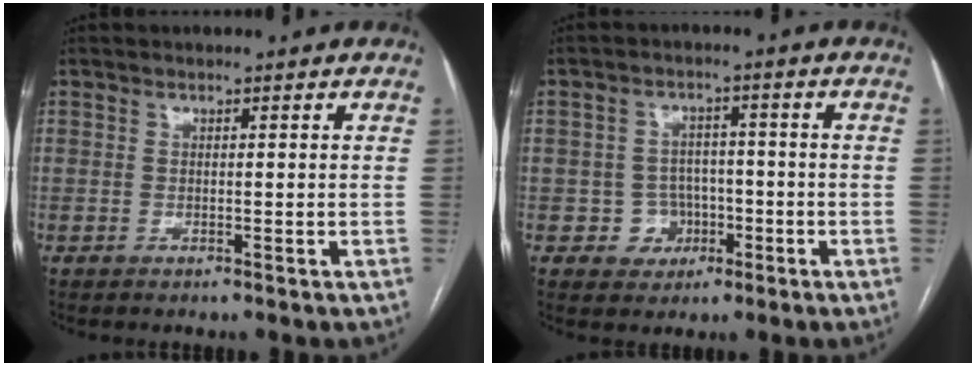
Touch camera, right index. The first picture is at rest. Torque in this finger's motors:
{"motor_torque": [-0.25, -0.07, -0.75, -0.21]}